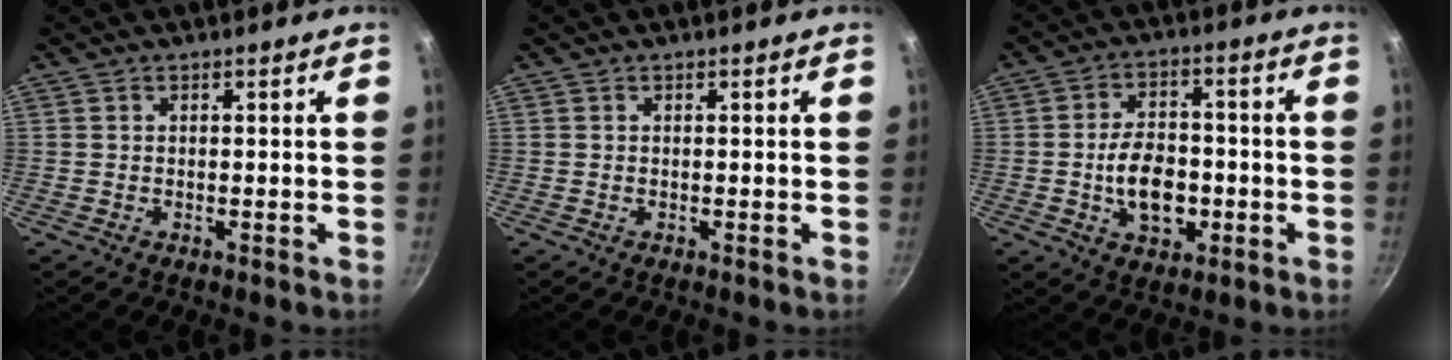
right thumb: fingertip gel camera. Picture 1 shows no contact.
{"total": 0.0}
{"total": 10.7, "force": [-2.2, 7.0, 7.8], "torque": [-0.106, 0.020, -0.034]}